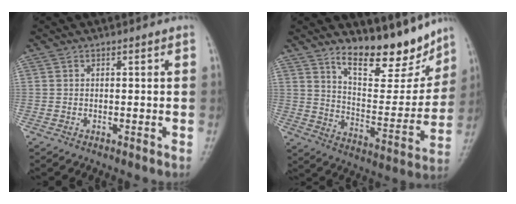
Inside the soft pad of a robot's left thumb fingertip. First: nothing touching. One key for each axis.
{"total": 15.2, "fx": 12.0, "fy": 5.4, "fz": 7.6, "tx": -0.072, "ty": -0.085, "tz": 0.198}